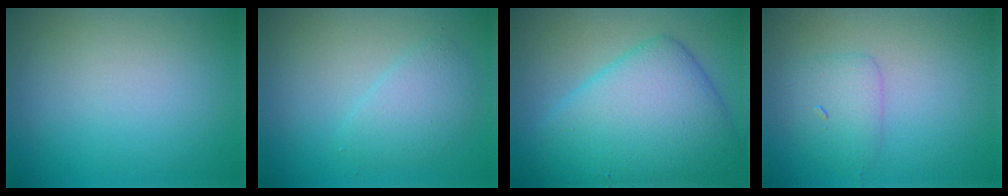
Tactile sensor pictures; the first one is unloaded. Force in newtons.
{"total": 2.6, "press": 2.6, "slide": 0.3}
{"total": 9.5, "press": 9.5, "slide": 0.1}
{"total": 2.3, "press": 2.3, "slide": 0.1}